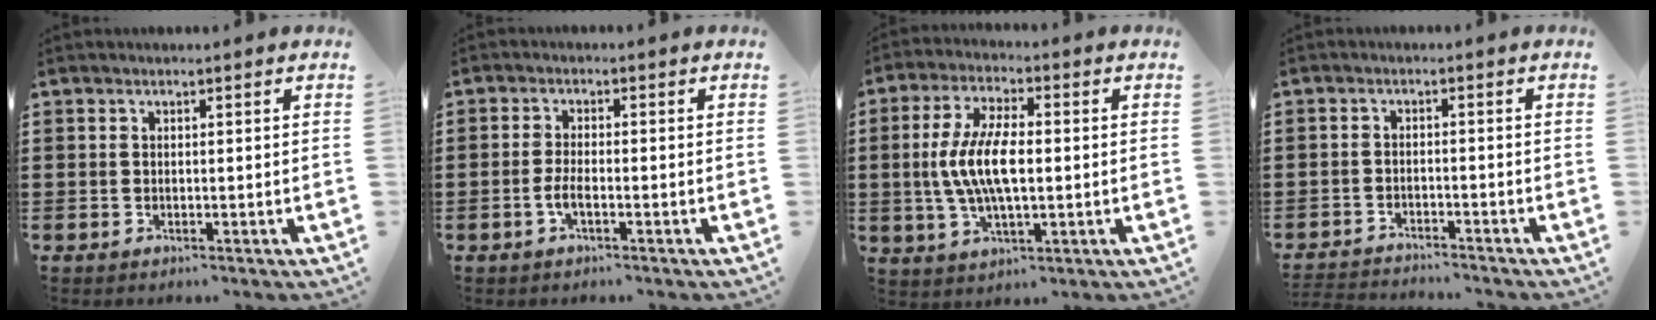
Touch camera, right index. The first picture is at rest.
{"total": 2.4, "force": [-1.1, 0.5, 2.1], "torque": [-0.044, 0.000, -0.023]}
{"total": 9.2, "force": [-0.2, 3.4, 8.5], "torque": [-0.195, -0.007, -0.014]}
{"total": 2.3, "force": [-2.3, 0.0, -0.1], "torque": [-0.004, 0.001, -0.051]}